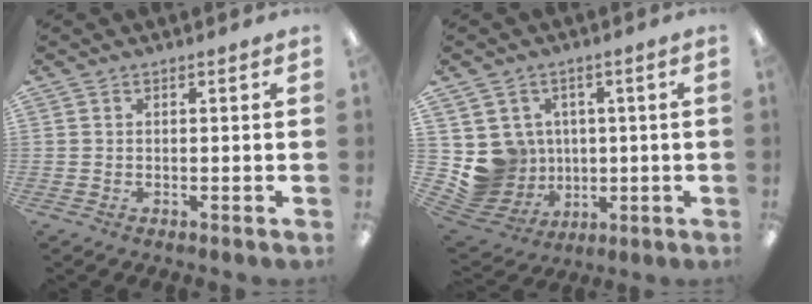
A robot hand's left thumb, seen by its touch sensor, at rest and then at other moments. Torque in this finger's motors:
{"motor_torque": [-0.02, 0.11, 0.36, -0.52, 0.00]}